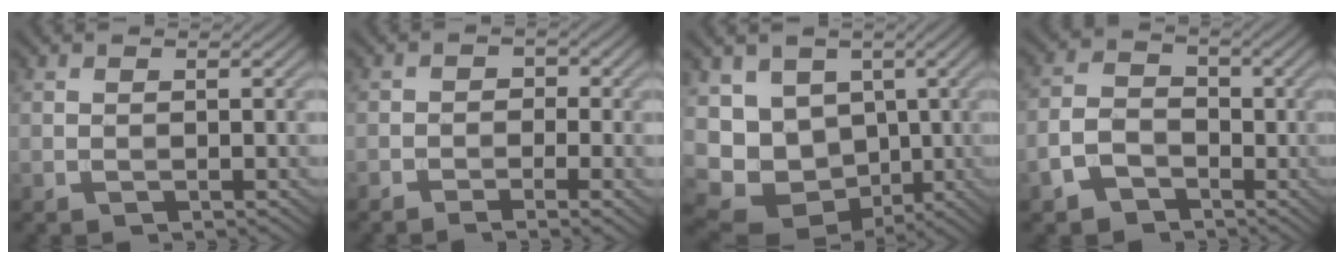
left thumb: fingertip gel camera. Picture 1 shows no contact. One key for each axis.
{"total": 3.4, "fx": -1.9, "fy": 1.8, "fz": 2.2, "tx": -0.023, "ty": 0.003, "tz": -0.030}
{"total": 9.6, "fx": 0.1, "fy": 8.4, "fz": 4.7, "tx": -0.119, "ty": -0.028, "tz": 0.000}
{"total": 5.1, "fx": -2.9, "fy": 3.7, "fz": 2.0, "tx": -0.043, "ty": 0.002, "tz": -0.067}